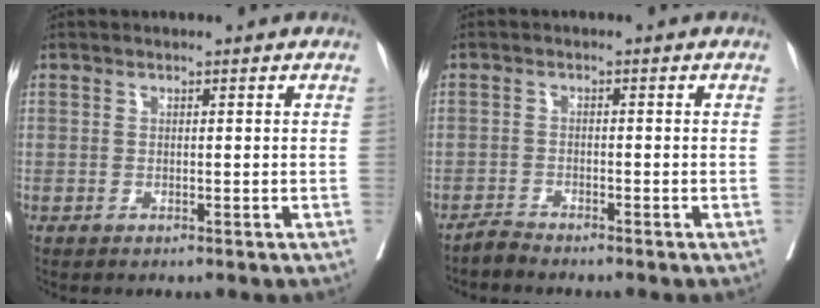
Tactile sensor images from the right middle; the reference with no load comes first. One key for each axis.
{"total": 1.6, "fx": -1.6, "fy": -0.2, "fz": -0.1, "tx": 0.005, "ty": -0.006, "tz": -0.031}